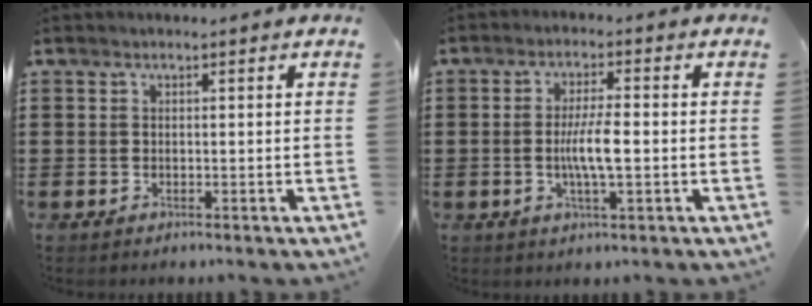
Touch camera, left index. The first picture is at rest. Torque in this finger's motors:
{"motor_torque": [1.44, 0.39, 0.64, 0.11]}